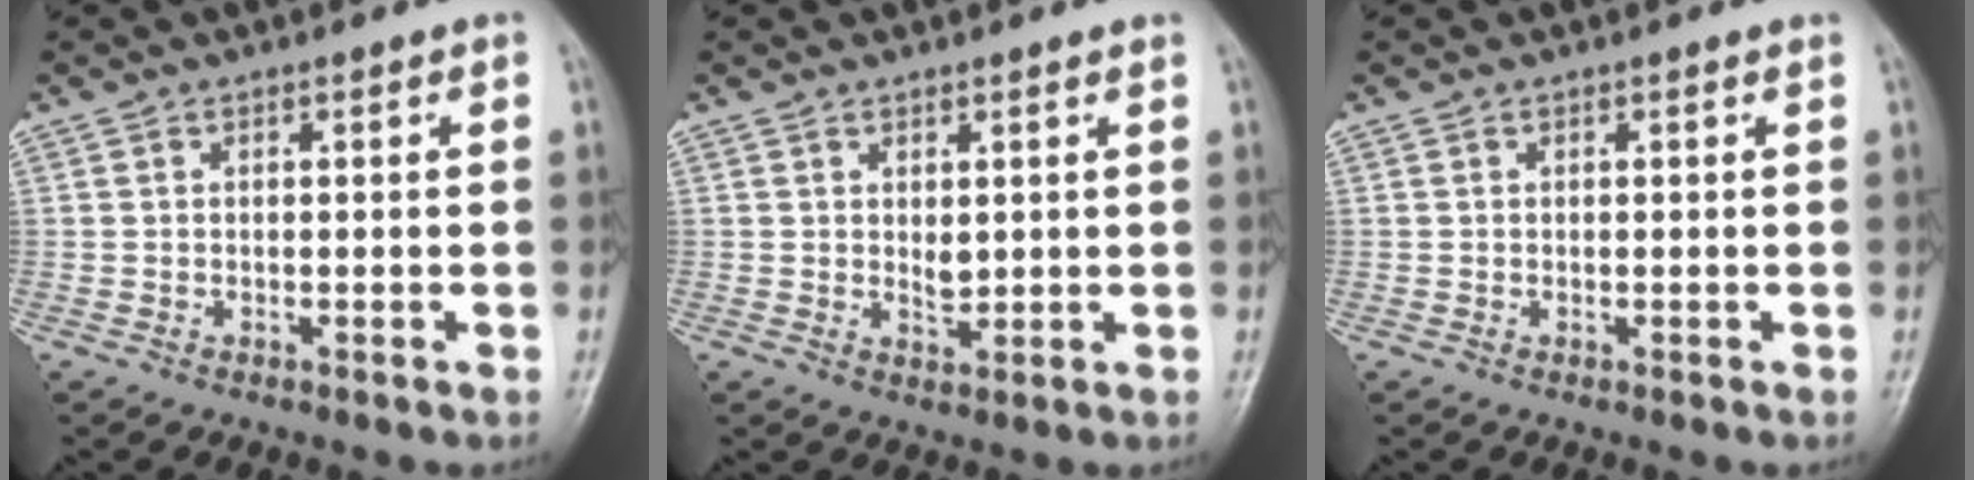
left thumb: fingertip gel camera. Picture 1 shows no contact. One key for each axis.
{"total": 2.4, "fx": 0.8, "fy": 1.2, "fz": 1.9, "tx": -0.026, "ty": -0.010, "tz": 0.015}
{"total": 0.0}